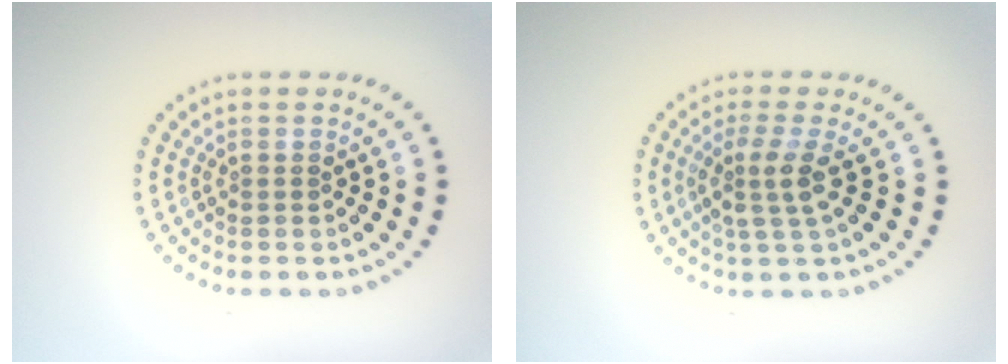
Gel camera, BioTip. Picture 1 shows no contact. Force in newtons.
{"total": 2.9, "press": 2.3, "slide": 1.8}